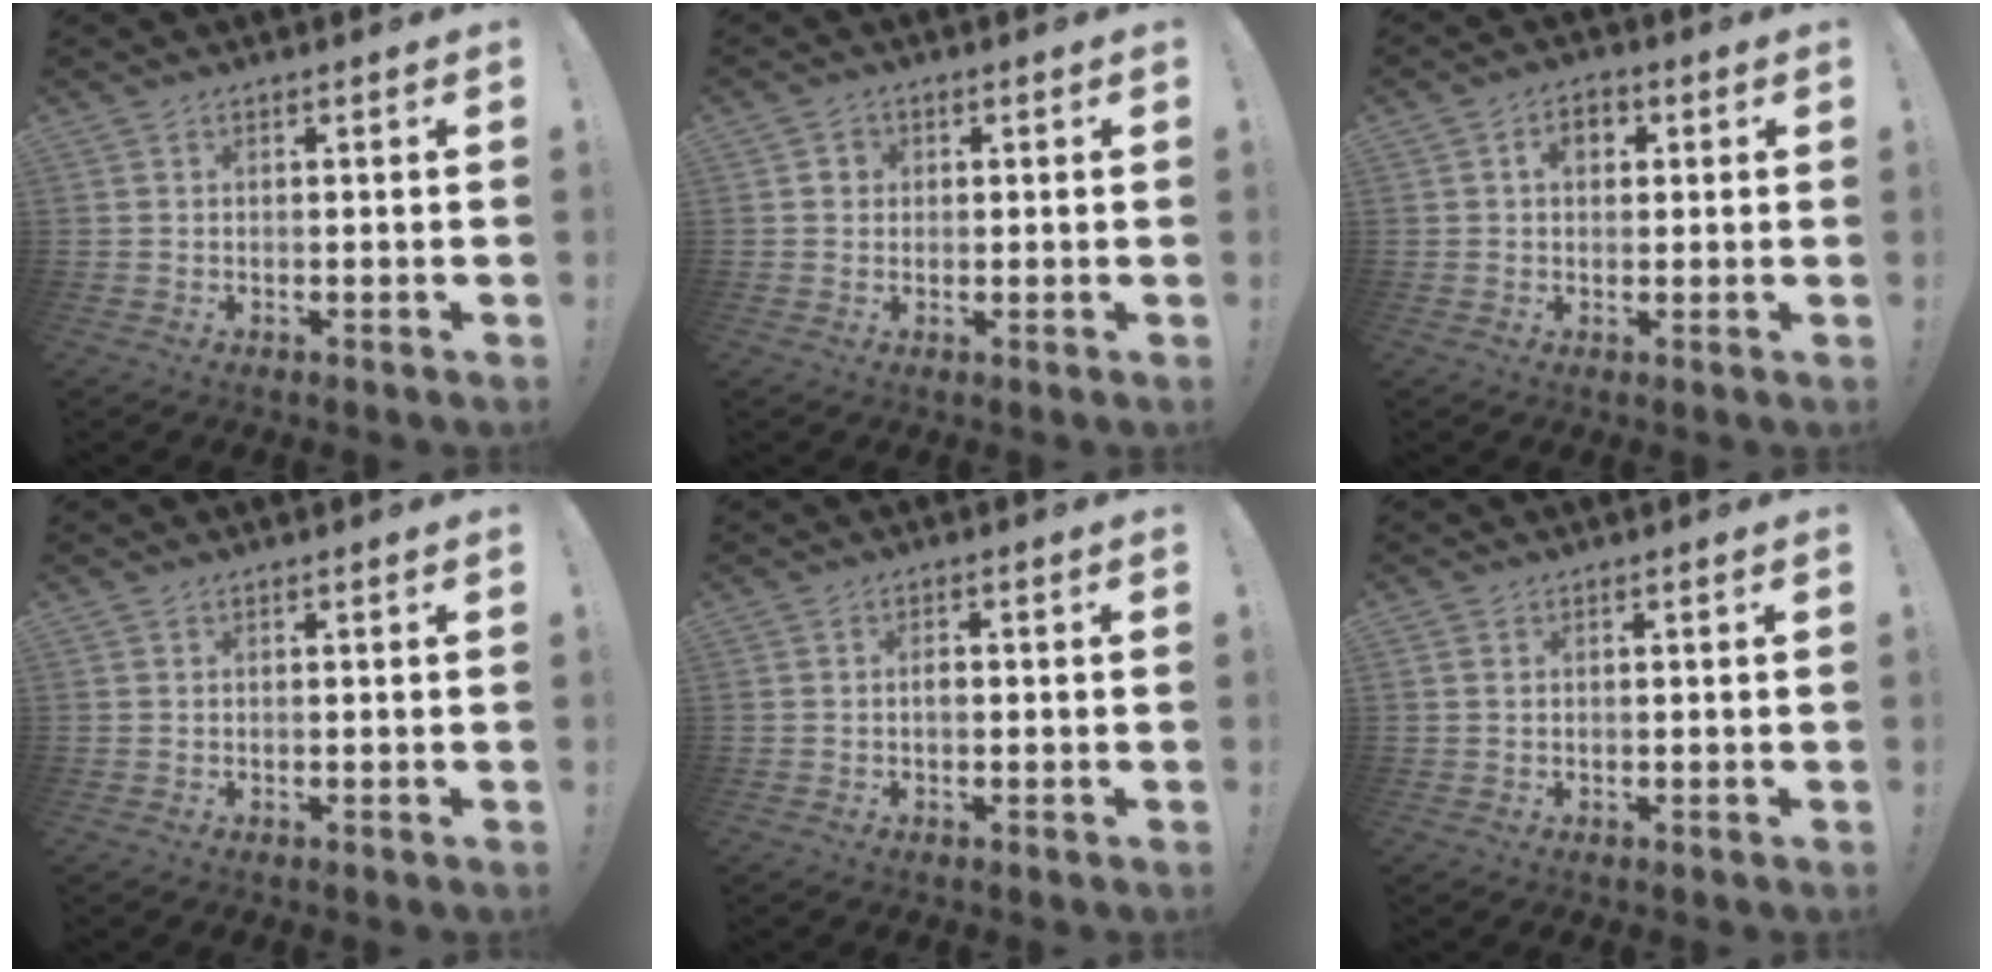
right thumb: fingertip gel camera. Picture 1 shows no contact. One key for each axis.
{"total": 2.5, "fx": 0.0, "fy": 2.4, "fz": 0.7, "tx": -0.010, "ty": 0.006, "tz": 0.000}
{"total": 5.1, "fx": 1.5, "fy": 3.7, "fz": 3.3, "tx": -0.042, "ty": 0.005, "tz": 0.022}
{"total": 0.0}
{"total": 1.6, "fx": -0.3, "fy": 1.1, "fz": 1.1, "tx": -0.013, "ty": 0.003, "tz": -0.009}
{"total": 0.8, "fx": 0.3, "fy": 0.8, "fz": 0.2, "tx": -0.001, "ty": 0.003, "tz": 0.005}